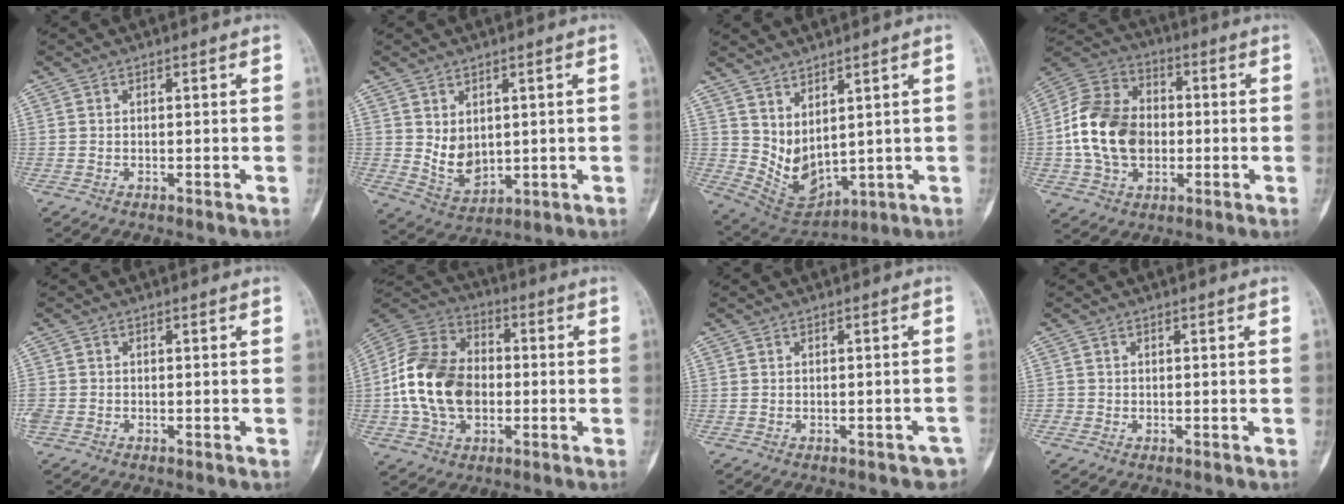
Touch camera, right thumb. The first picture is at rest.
{"total": 6.6, "force": [1.2, 4.8, 4.3], "torque": [-0.055, -0.021, 0.046]}
{"total": 9.1, "force": [3.8, 4.6, 6.9], "torque": [-0.106, -0.032, 0.098]}
{"total": 17.0, "force": [-1.2, 12.5, 11.4], "torque": [-0.193, 0.026, -0.024]}
{"total": 2.4, "force": [-0.6, 1.8, 1.3], "torque": [-0.042, 0.002, -0.011]}
{"total": 18.3, "force": [-1.7, 12.8, 12.9], "torque": [-0.226, 0.026, -0.033]}
{"total": 2.5, "force": [-1.8, 1.5, 1.0], "torque": [-0.004, 0.019, -0.018]}
{"total": 0.6, "force": [-0.1, 0.6, 0.0], "torque": [0.004, 0.004, -0.002]}